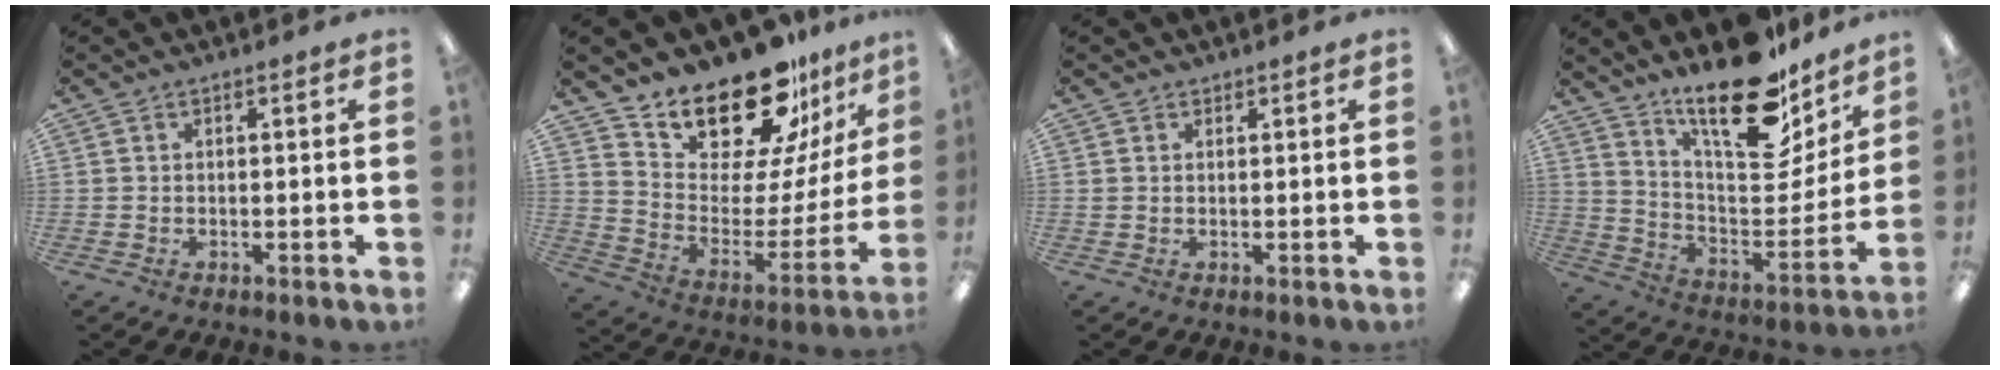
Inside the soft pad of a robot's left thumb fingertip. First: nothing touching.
{"total": 20.6, "force": [18.3, 6.2, 6.9], "torque": [-0.115, -0.156, 0.317]}
{"total": 0.9, "force": [0.7, 0.6, 0.1], "torque": [-0.002, 0.002, 0.014]}
{"total": 23.4, "force": [17.5, 8.7, 12.9], "torque": [-0.176, -0.127, 0.298]}